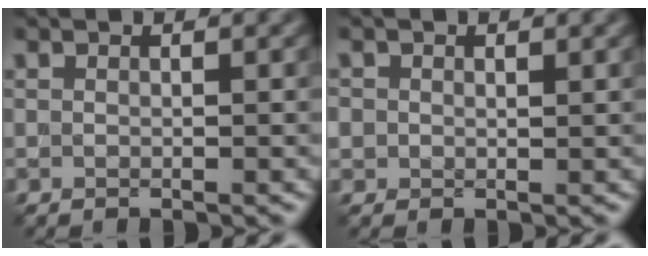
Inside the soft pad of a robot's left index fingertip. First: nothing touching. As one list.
[{"total": 1.2, "force": [0.4, 1.1, 0.3], "torque": [-0.003, -0.001, 0.008]}]